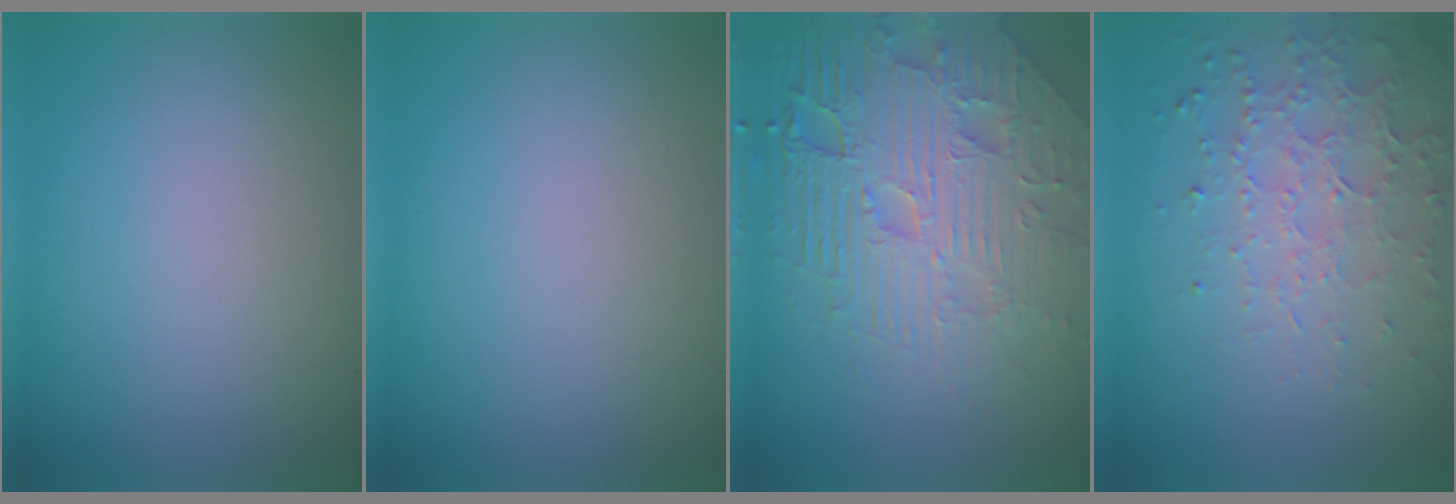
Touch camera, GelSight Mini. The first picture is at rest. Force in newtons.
{"total": 0.0}
{"total": 8.6, "press": 6.3, "slide": 5.9}
{"total": 4.6, "press": 3.3, "slide": 3.2}